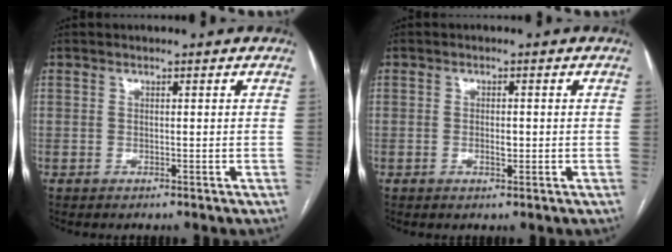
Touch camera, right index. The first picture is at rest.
{"total": 1.3, "force": [-0.4, 0.5, 1.2], "torque": [-0.022, 0.001, -0.007]}